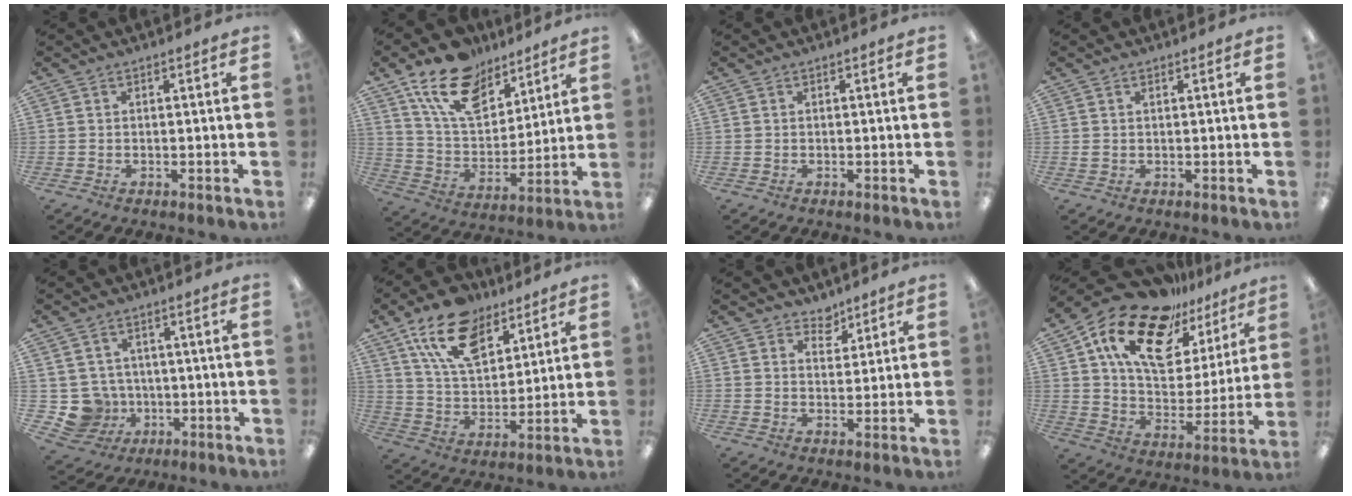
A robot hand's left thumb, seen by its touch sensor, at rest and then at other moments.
{"total": 17.4, "force": [11.9, 9.4, 8.6], "torque": [-0.157, -0.054, 0.218]}
{"total": 0.0}
{"total": 0.6, "force": [0.0, 0.4, 0.4], "torque": [-0.008, 0.002, 0.000]}
{"total": 7.3, "force": [-0.8, 7.2, 1.1], "torque": [-0.059, -0.001, -0.003]}
{"total": 15.8, "force": [9.6, 8.9, 8.8], "torque": [-0.163, -0.031, 0.179]}
{"total": 4.0, "force": [3.4, 2.0, 0.4], "torque": [0.005, -0.026, 0.060]}
{"total": 20.3, "force": [13.6, 10.3, 10.9], "torque": [-0.201, -0.081, 0.242]}